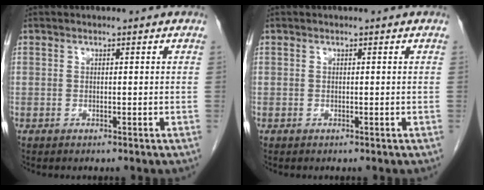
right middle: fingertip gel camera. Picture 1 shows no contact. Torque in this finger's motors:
{"motor_torque": [-0.05, -0.17, -0.01, 0.01]}